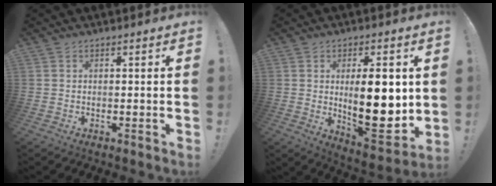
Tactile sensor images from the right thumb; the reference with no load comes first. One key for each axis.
{"total": 16.9, "fx": 1.4, "fy": 6.6, "fz": 15.5, "tx": -0.230, "ty": -0.023, "tz": 0.024}